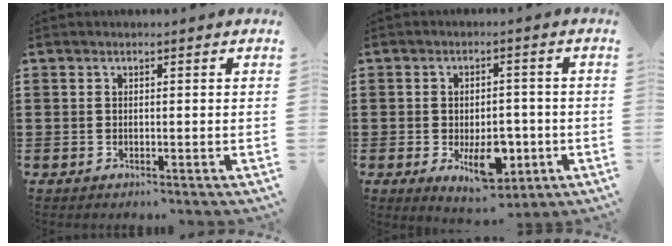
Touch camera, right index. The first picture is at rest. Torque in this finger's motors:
{"motor_torque": [0.96, 0.88, 0.44, 0.12]}